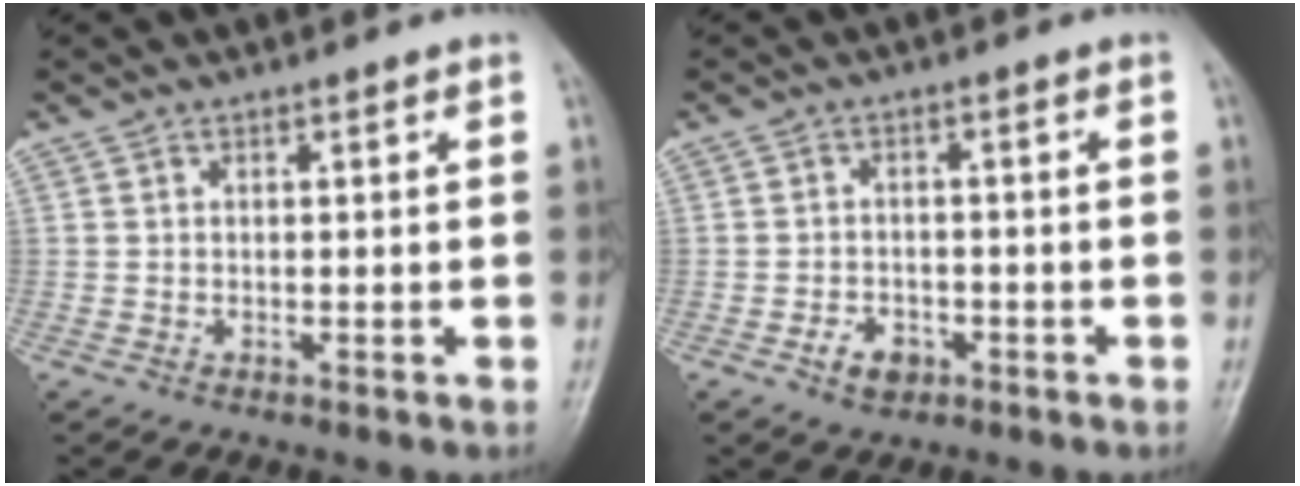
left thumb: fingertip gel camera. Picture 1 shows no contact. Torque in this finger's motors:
{"motor_torque": [-0.03, 0.05, 0.08, 0.05, 0.00]}